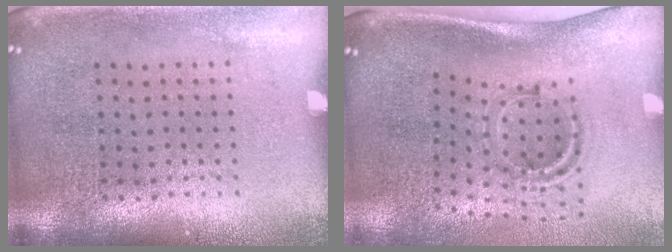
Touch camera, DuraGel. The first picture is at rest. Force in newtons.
{"total": 1.4, "press": 1.0, "slide": 1.0}